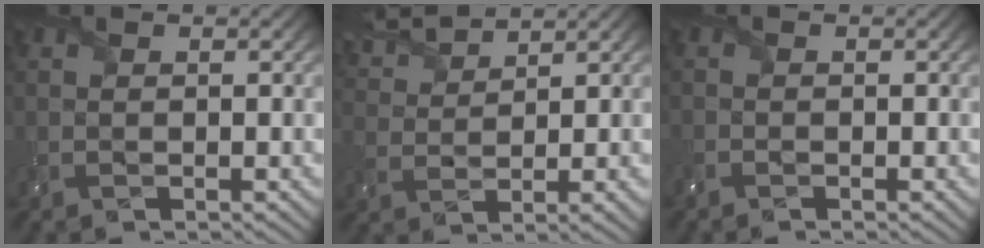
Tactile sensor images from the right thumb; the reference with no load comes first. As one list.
[{"total": 6.1, "force": [5.2, 1.2, 3.0], "torque": [-0.081, 0.018, 0.104]}, {"total": 0.8, "force": [-0.8, 0.1, -0.2], "torque": [0.005, -0.003, -0.016]}]